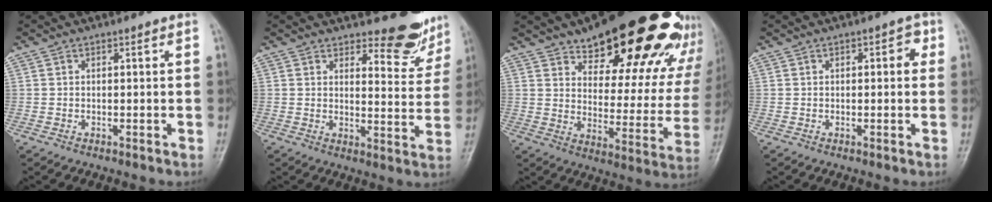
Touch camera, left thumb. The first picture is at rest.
{"total": 8.9, "force": [7.9, 3.1, 2.6], "torque": [-0.002, -0.071, 0.091]}
{"total": 28.8, "force": [20.4, 10.9, 17.1], "torque": [-0.199, -0.090, 0.274]}
{"total": 2.7, "force": [0.6, 1.4, 2.3], "torque": [-0.013, 0.005, 0.002]}